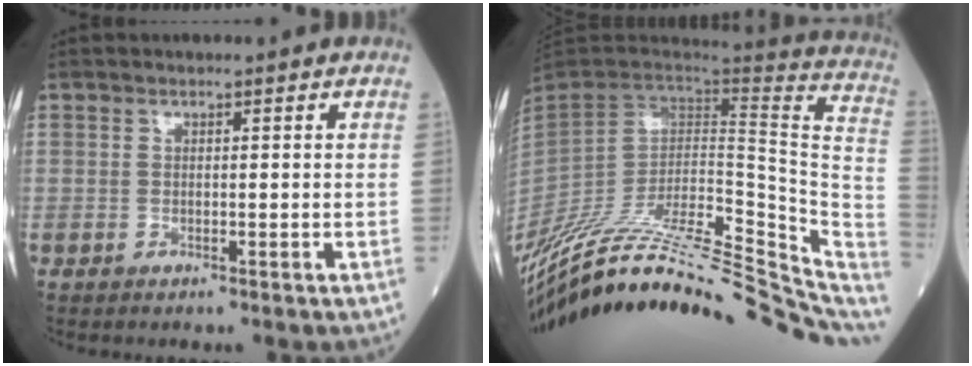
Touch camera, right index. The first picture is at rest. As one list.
[{"total": 35.0, "force": [-29.7, 6.1, 17.6], "torque": [-0.226, -0.036, -0.428]}]